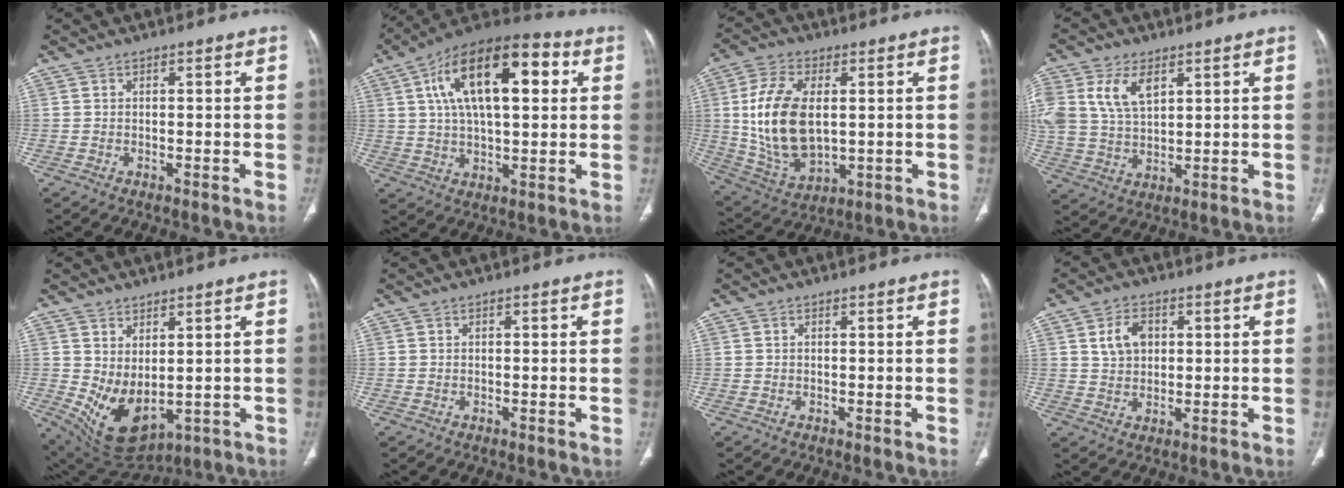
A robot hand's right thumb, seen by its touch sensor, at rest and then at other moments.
{"total": 21.5, "force": [6.1, 9.8, 18.1], "torque": [-0.281, 0.015, 0.089]}
{"total": 16.8, "force": [1.6, 9.4, 13.8], "torque": [-0.268, -0.010, 0.043]}
{"total": 11.3, "force": [4.5, 6.7, 7.9], "torque": [-0.158, -0.004, 0.098]}
{"total": 9.9, "force": [0.0, 5.5, 8.2], "torque": [-0.138, -0.017, 0.034]}
{"total": 0.0}
{"total": 0.0}
{"total": 5.9, "force": [1.7, 4.2, 3.8], "torque": [-0.053, -0.002, 0.032]}